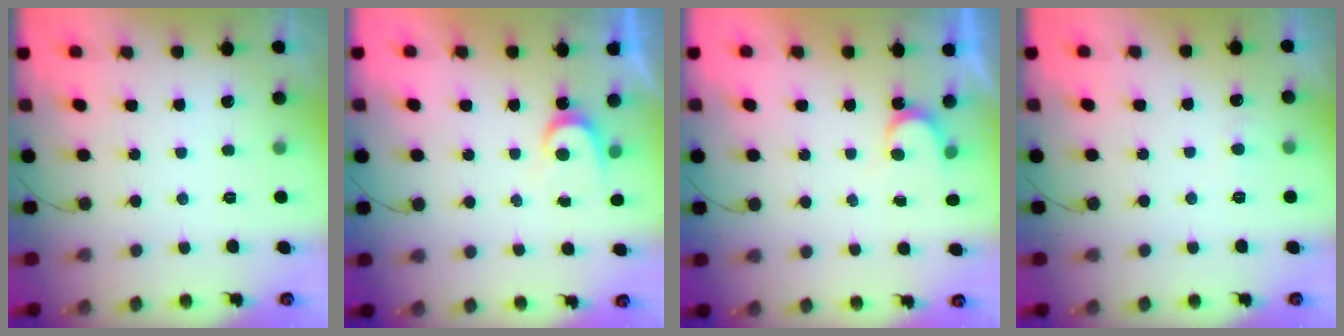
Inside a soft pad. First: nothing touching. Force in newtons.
{"total": 3.1, "press": 3.1, "slide": 0.3}
{"total": 2.8, "press": 2.8, "slide": 0.2}
{"total": 4.8, "press": 4.8, "slide": 0.4}